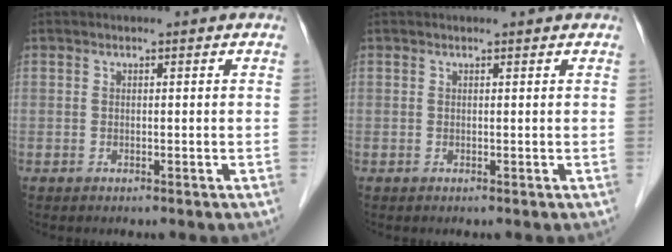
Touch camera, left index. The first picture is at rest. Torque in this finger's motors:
{"motor_torque": [0.19, -0.08, 0.01, -0.01]}